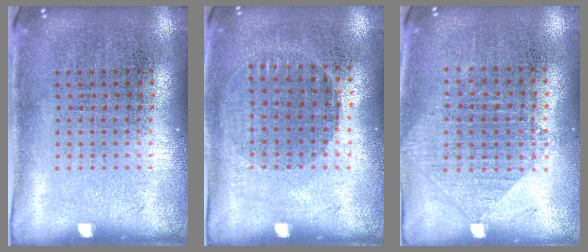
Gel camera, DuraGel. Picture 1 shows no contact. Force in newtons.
{"total": 1.0, "press": 0.9, "slide": 0.4}
{"total": 1.0, "press": 0.9, "slide": 0.2}